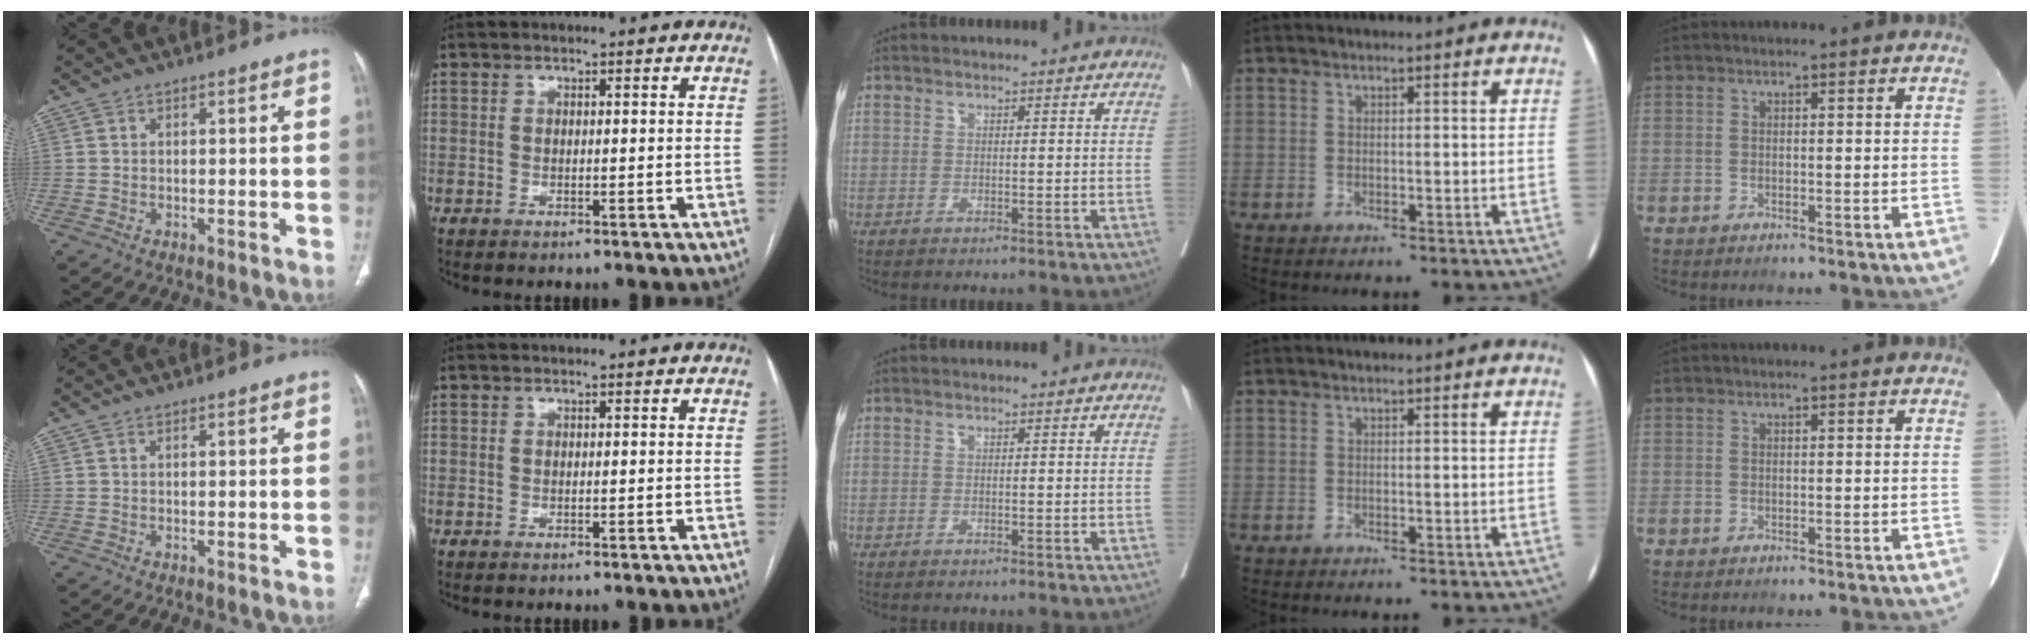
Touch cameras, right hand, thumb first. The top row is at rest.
{}